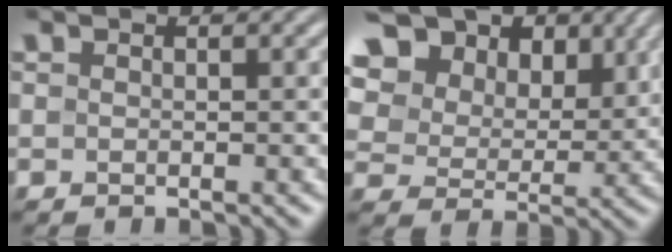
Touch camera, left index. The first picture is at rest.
{"total": 16.9, "force": [8.3, 11.6, 9.0], "torque": [-0.197, 0.035, 0.167]}